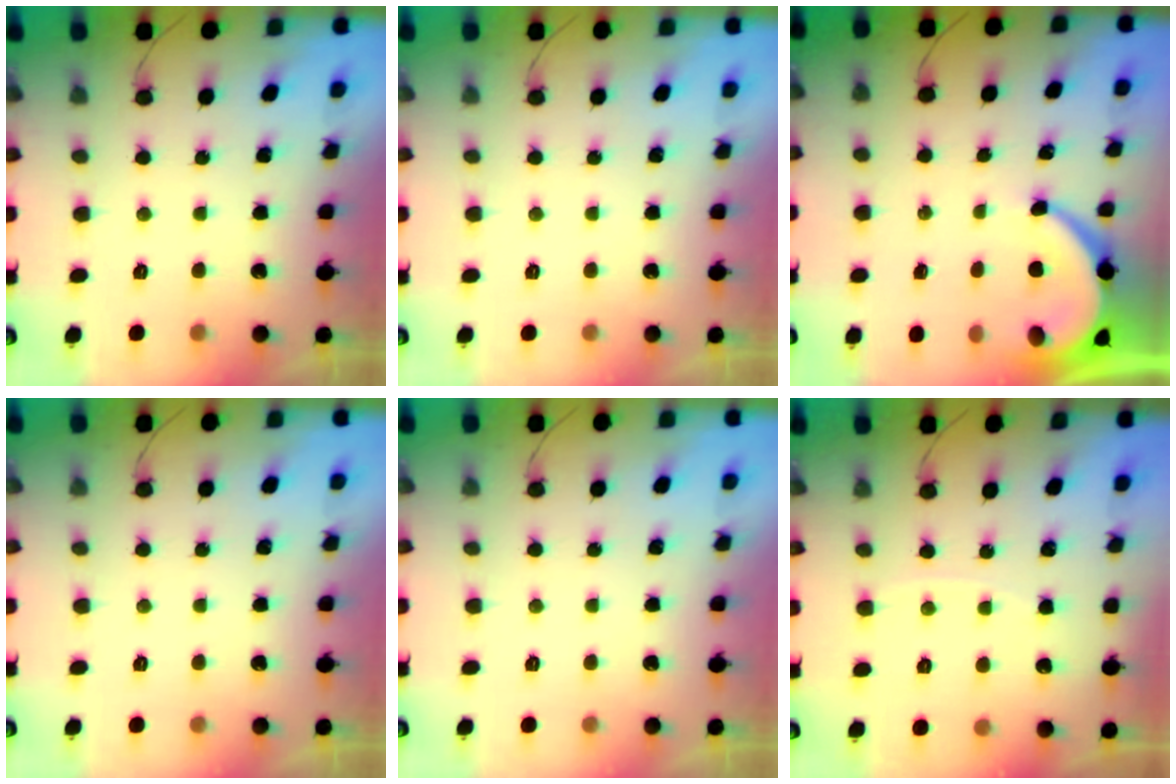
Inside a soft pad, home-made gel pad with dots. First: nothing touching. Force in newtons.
{"total": 0.0}
{"total": 8.0, "press": 8.0, "slide": 0.7}
{"total": 0.0}
{"total": 0.0}
{"total": 2.6, "press": 2.6, "slide": 0.2}